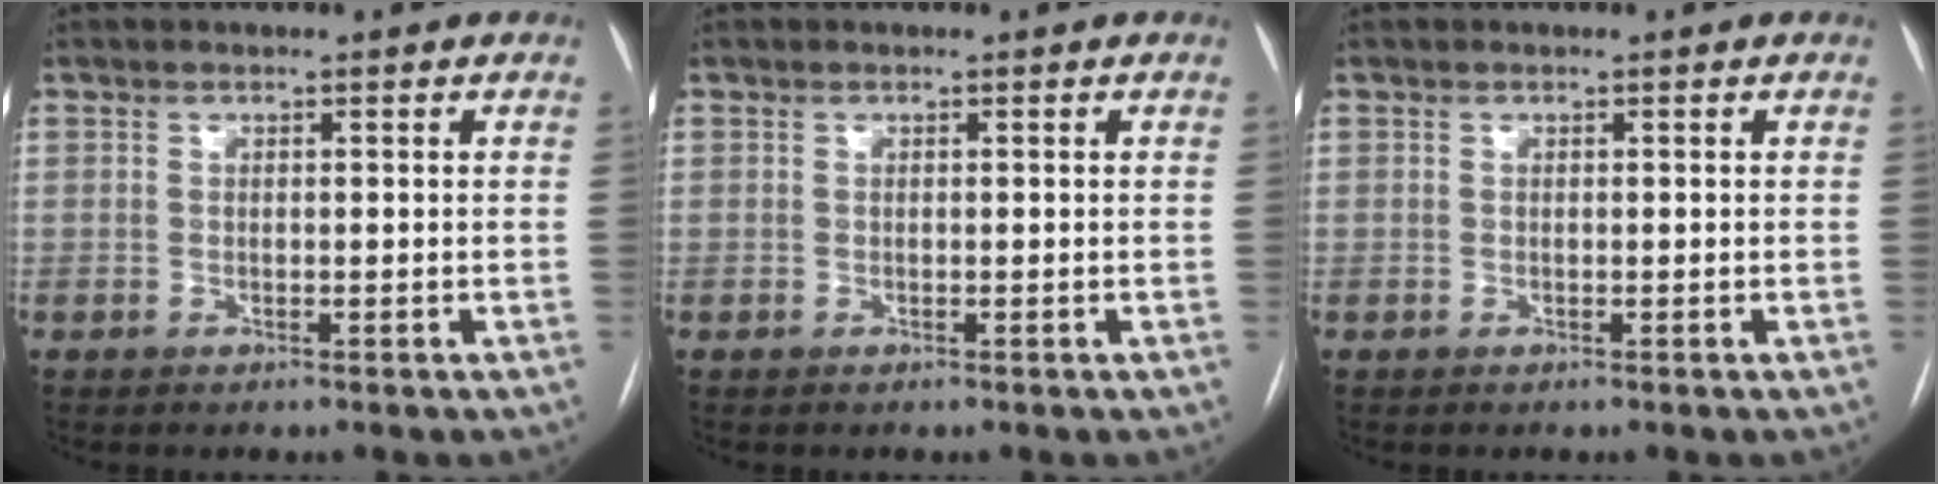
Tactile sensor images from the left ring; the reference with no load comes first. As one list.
[{"total": 0.0}, {"total": 0.0}]